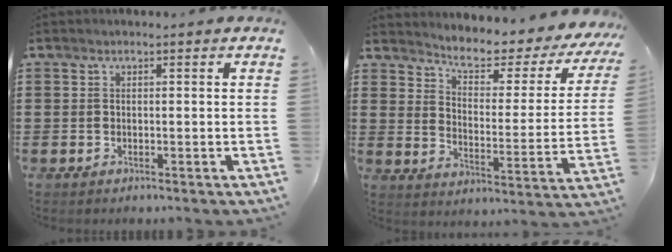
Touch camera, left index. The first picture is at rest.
{"total": 4.4, "force": [3.6, 1.3, 2.2], "torque": [-0.057, -0.030, 0.050]}